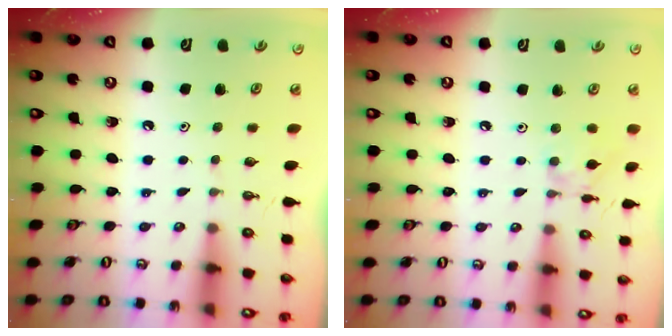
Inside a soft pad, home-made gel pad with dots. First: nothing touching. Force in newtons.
{"total": 4.9, "press": 4.8, "slide": 0.3}